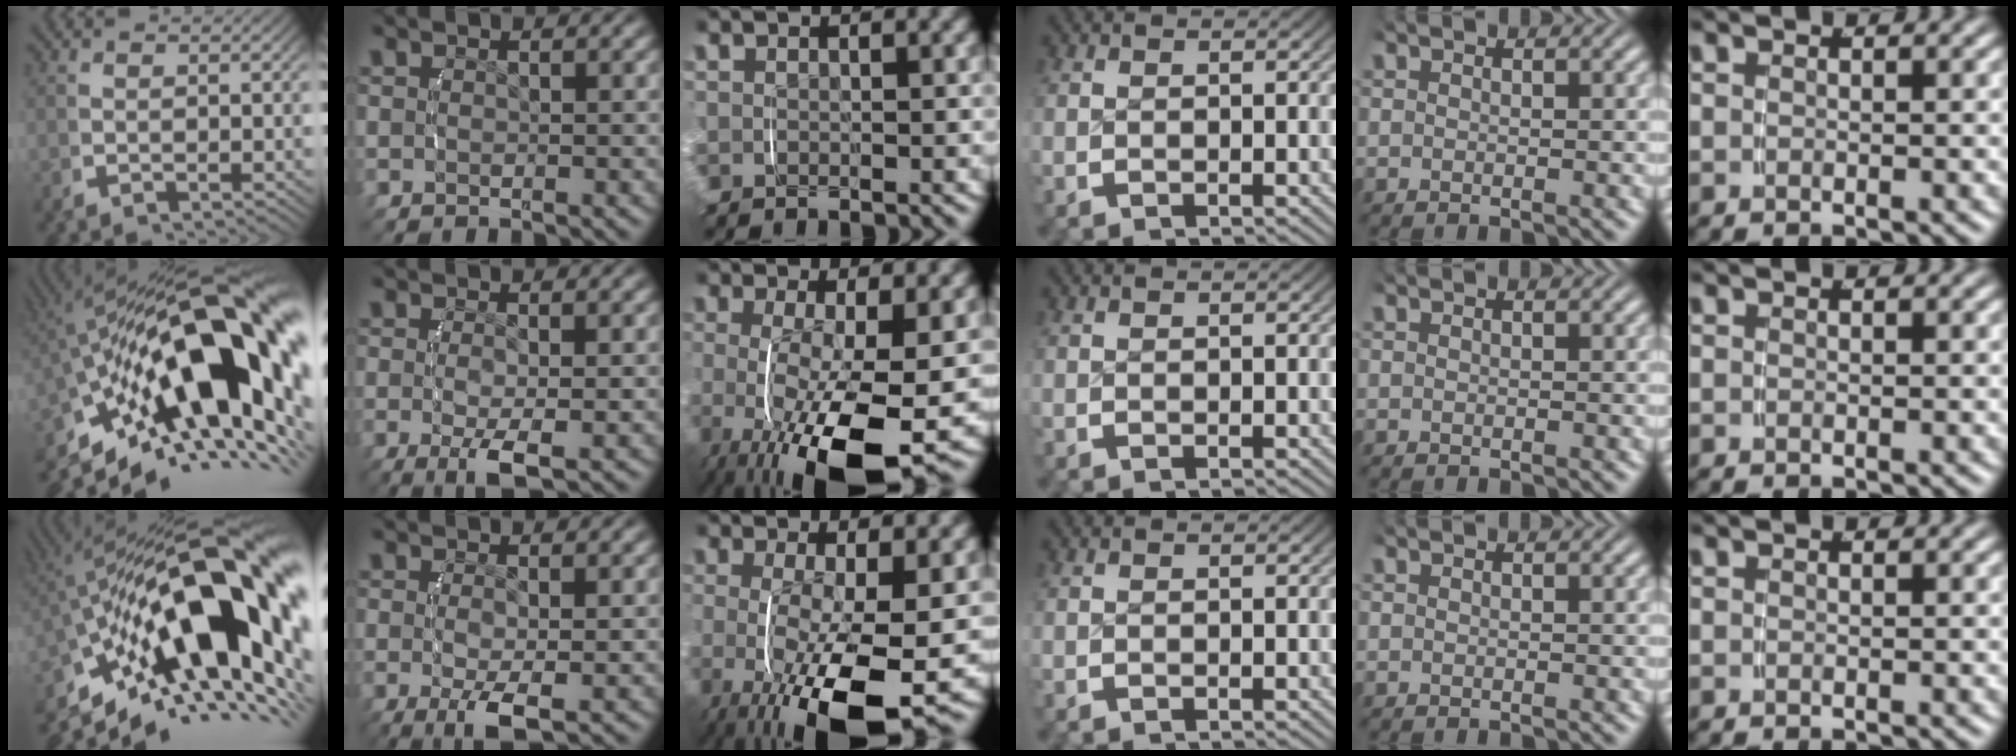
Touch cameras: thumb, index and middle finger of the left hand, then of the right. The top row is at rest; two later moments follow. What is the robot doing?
{"motion": "lift_and_place", "object": "camera"}